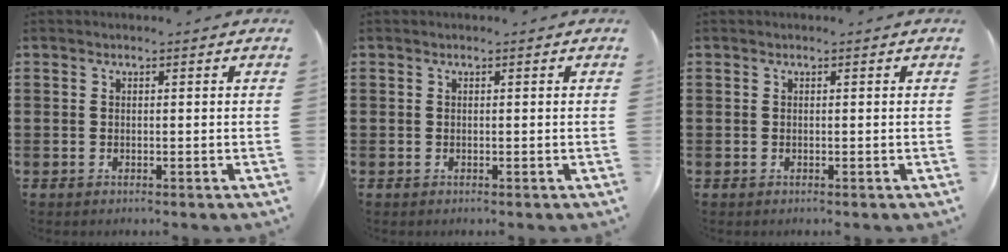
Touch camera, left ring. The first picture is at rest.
{"total": 0.0}
{"total": 0.0}